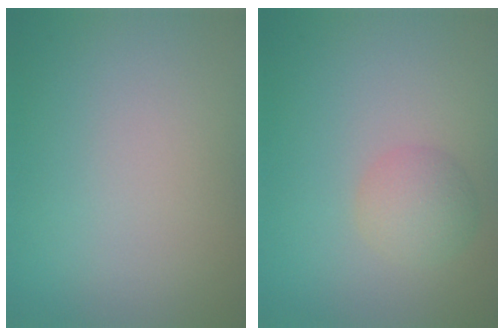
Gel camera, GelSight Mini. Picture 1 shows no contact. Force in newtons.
{"total": 2.5, "press": 2.5, "slide": 0.1}